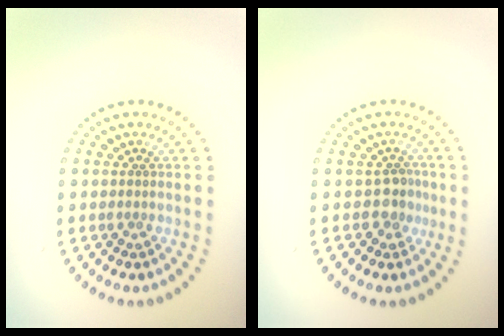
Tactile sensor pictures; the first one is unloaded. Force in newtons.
{"total": 2.0, "press": 1.5, "slide": 1.3}